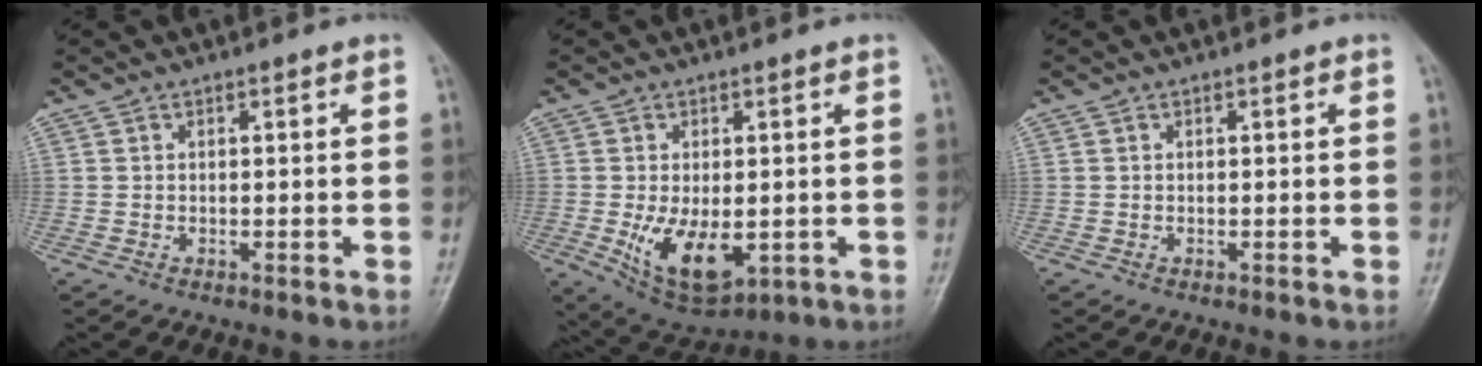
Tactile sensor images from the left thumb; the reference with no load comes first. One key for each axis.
{"total": 10.2, "fx": -1.8, "fy": 5.5, "fz": 8.4, "tx": -0.128, "ty": -0.016, "tz": -0.011}
{"total": 0.0}